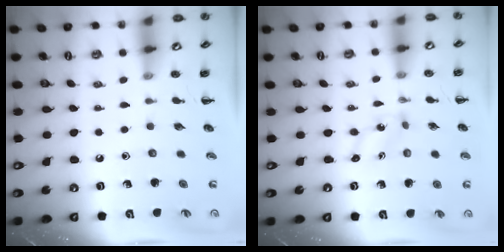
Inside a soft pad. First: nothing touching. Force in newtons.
{"total": 1.0, "press": 0.9, "slide": 0.3}